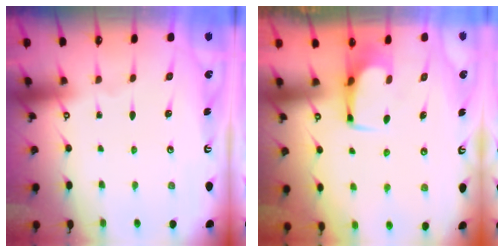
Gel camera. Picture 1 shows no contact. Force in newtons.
{"total": 4.0, "press": 3.9, "slide": 0.4}